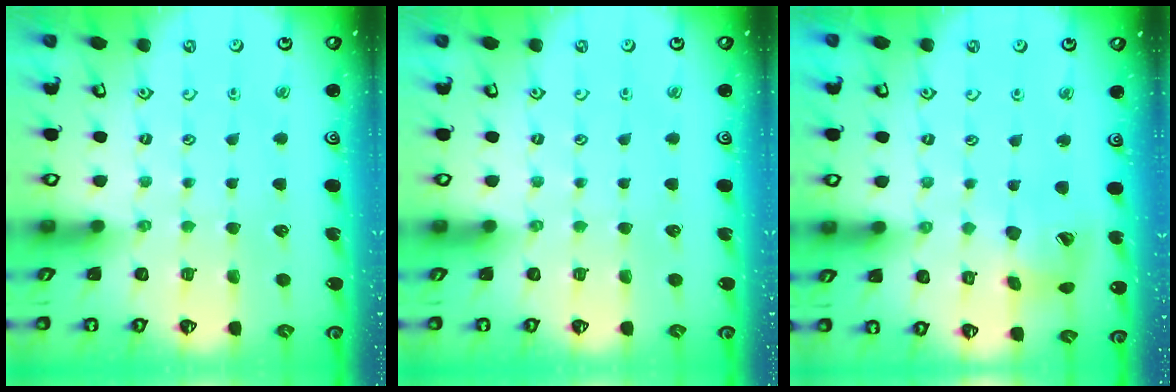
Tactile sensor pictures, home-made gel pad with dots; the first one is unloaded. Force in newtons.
{"total": 0.0}
{"total": 13.7, "press": 13.6, "slide": 1.9}